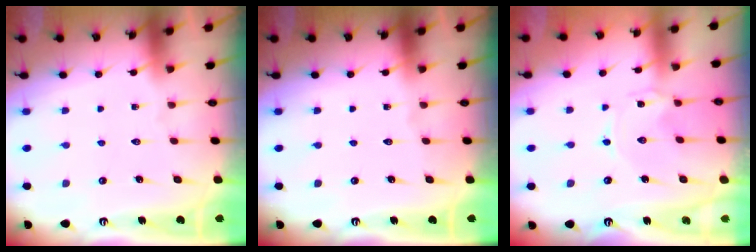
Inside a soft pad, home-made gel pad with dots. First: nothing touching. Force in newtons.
{"total": 0.0}
{"total": 0.0}